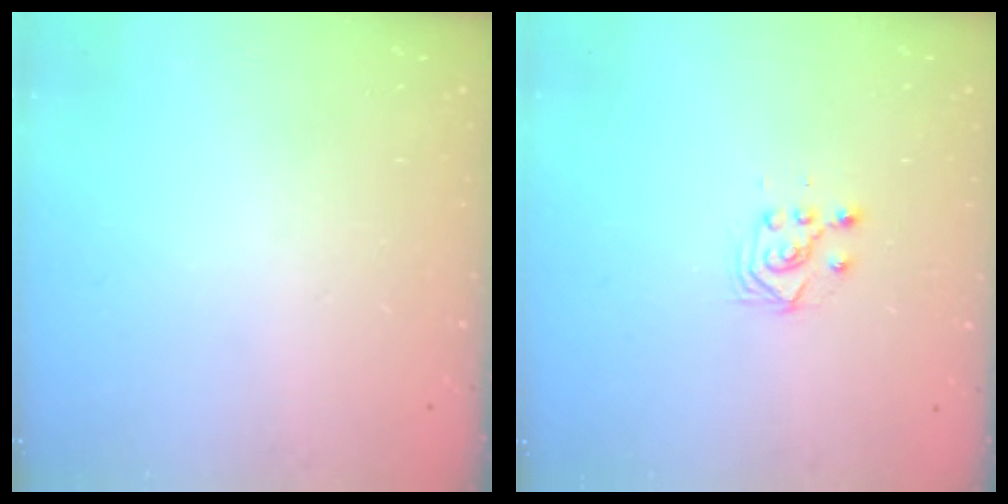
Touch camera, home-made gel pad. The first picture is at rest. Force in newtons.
{"total": 4.4, "press": 4.4, "slide": 0.7}